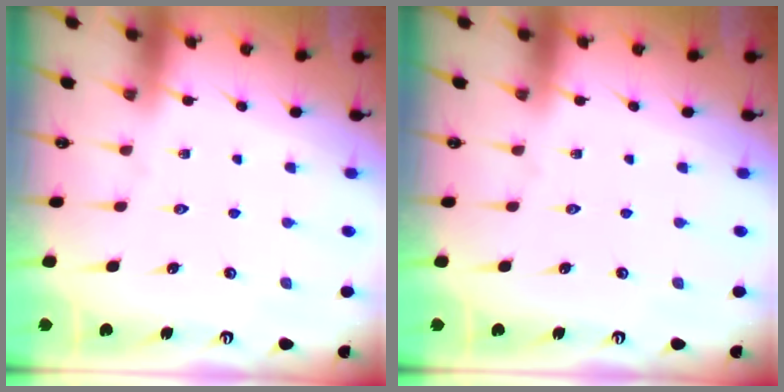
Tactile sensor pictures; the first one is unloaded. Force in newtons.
{"total": 0.0}